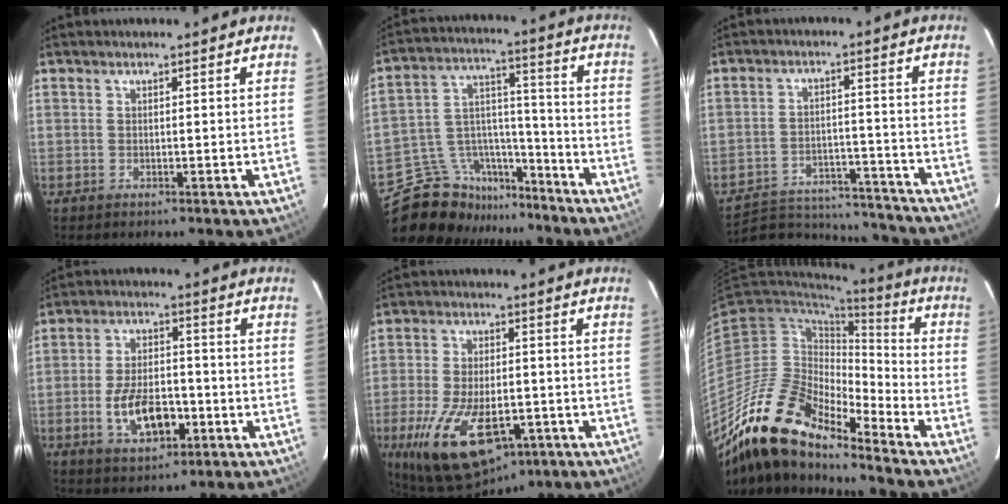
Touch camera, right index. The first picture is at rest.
{"total": 17.5, "force": [-14.1, 9.2, 4.6], "torque": [-0.116, 0.065, -0.221]}
{"total": 19.6, "force": [-18.0, 6.1, 4.8], "torque": [-0.106, 0.025, -0.231]}
{"total": 10.5, "force": [-3.6, 5.5, 8.3], "torque": [-0.166, 0.002, -0.050]}
{"total": 17.9, "force": [-8.3, 9.0, 13.1], "torque": [-0.264, -0.028, -0.126]}
{"total": 18.5, "force": [-15.4, 4.7, 9.1], "torque": [-0.152, -0.013, -0.304]}